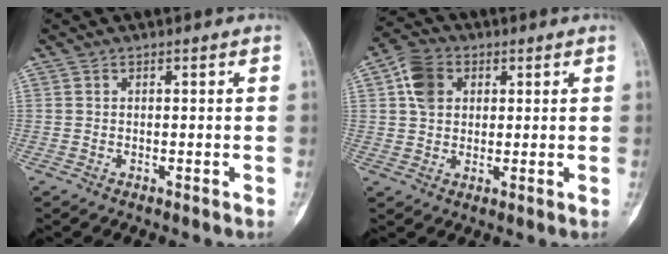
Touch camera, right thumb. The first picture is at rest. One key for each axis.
{"total": 7.1, "fx": 2.0, "fy": 5.5, "fz": 3.9, "tx": -0.060, "ty": 0.008, "tz": 0.032}